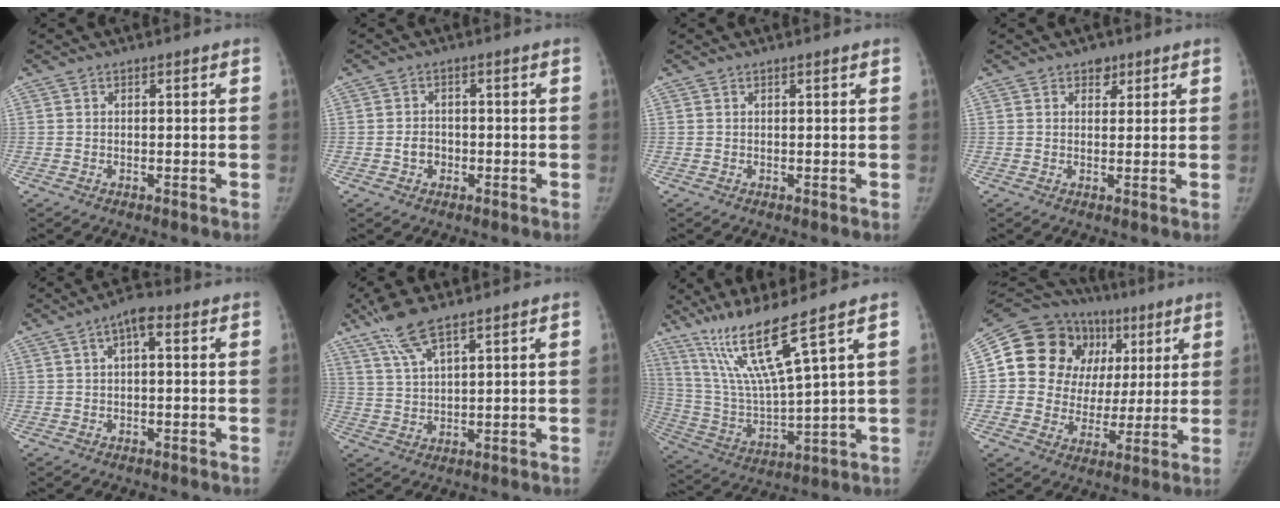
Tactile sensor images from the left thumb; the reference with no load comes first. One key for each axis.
{"total": 2.8, "fx": -0.8, "fy": 2.3, "fz": 1.2, "tx": -0.009, "ty": 0.009, "tz": -0.016}
{"total": 0.0}
{"total": 2.5, "fx": 1.5, "fy": 1.7, "fz": 0.9, "tx": 0.005, "ty": -0.007, "tz": 0.019}
{"total": 4.4, "fx": 1.5, "fy": 1.8, "fz": 3.8, "tx": -0.061, "ty": 0.013, "tz": 0.017}
{"total": 7.9, "fx": 5.6, "fy": 1.7, "fz": 5.3, "tx": -0.112, "ty": -0.015, "tz": 0.117}
{"total": 14.4, "fx": 9.3, "fy": -0.4, "fz": 11.0, "tx": -0.217, "ty": -0.055, "tz": 0.191}
{"total": 20.9, "fx": 5.9, "fy": 17.5, "fz": 9.7, "tx": -0.106, "ty": 0.034, "tz": 0.105}